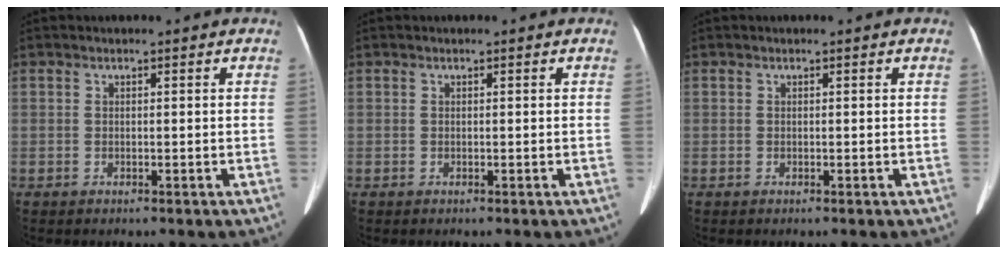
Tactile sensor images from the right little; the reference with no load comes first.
{"total": 0.0}
{"total": 0.0}